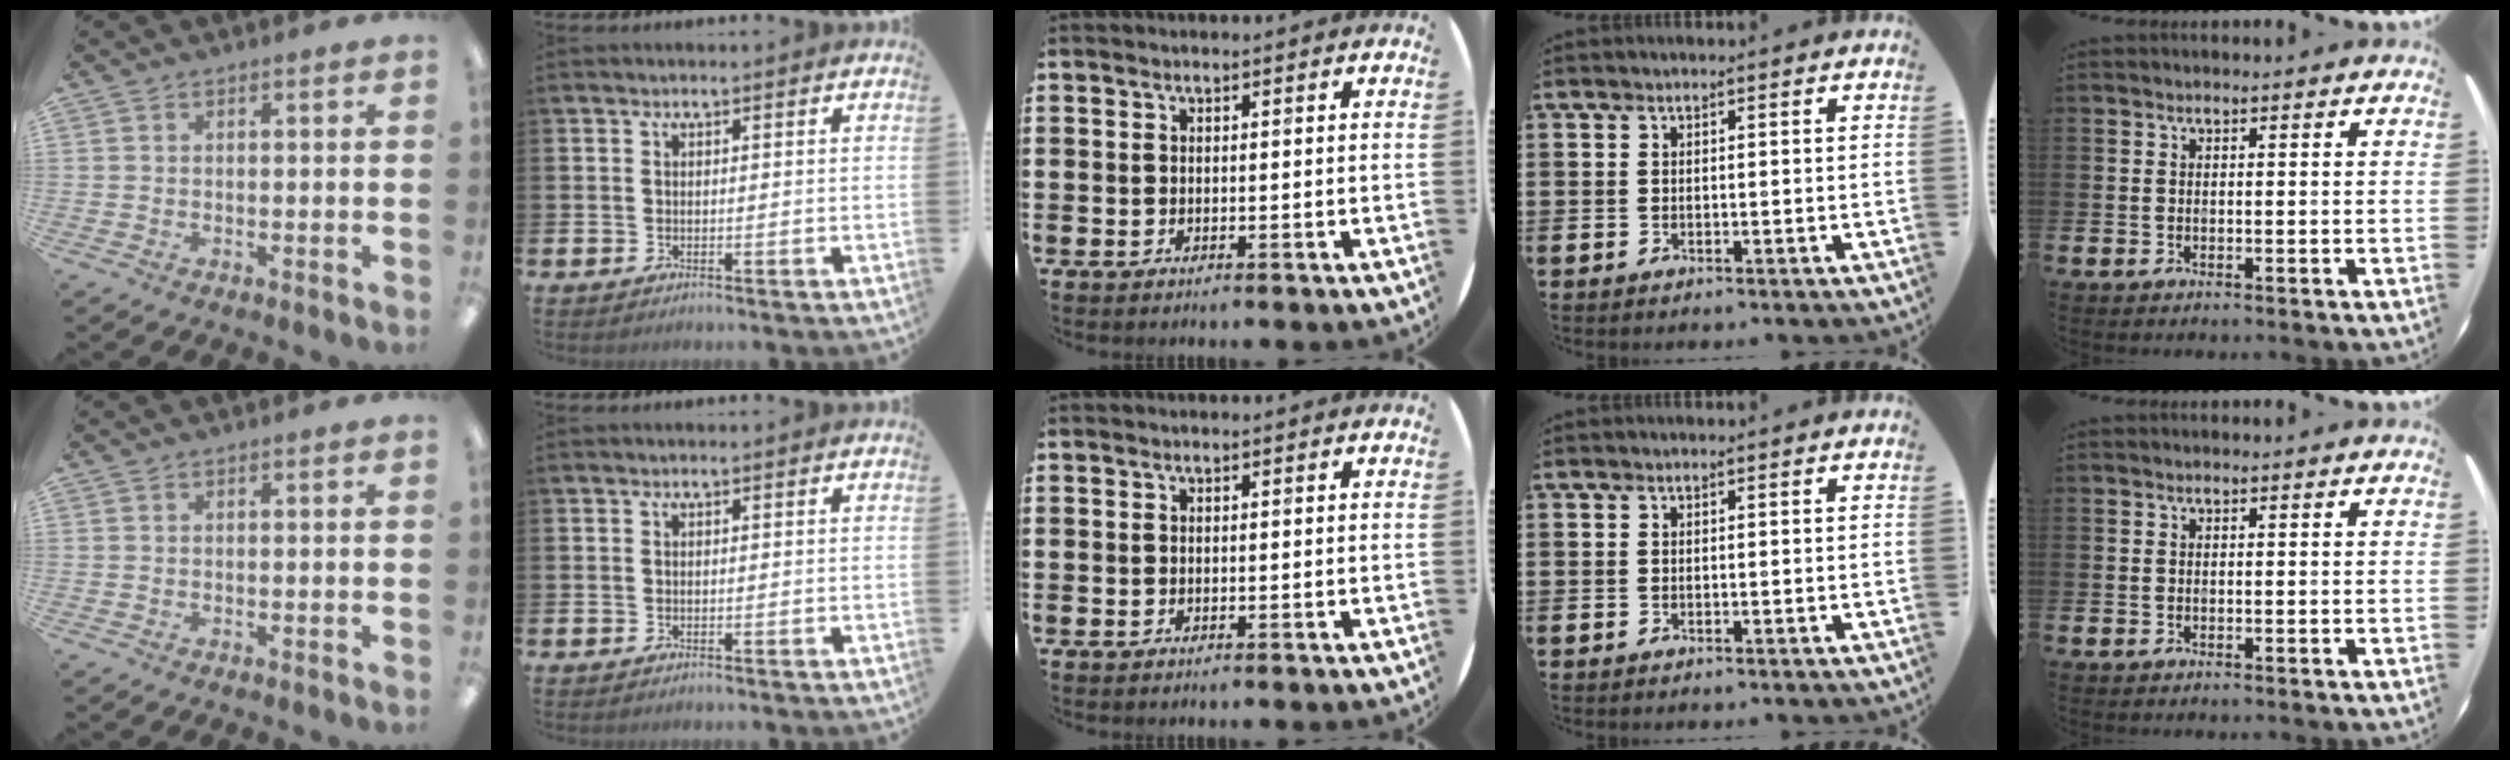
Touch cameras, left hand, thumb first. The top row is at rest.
{}